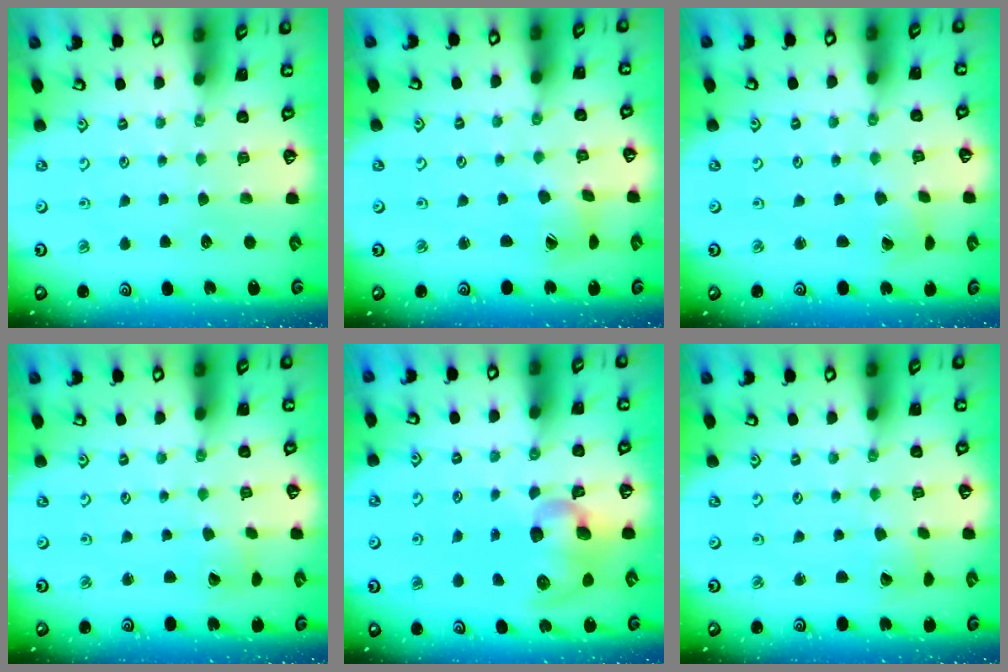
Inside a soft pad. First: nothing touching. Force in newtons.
{"total": 4.2, "press": 4.2, "slide": 0.6}
{"total": 1.6, "press": 1.6, "slide": 0.2}
{"total": 1.8, "press": 1.8, "slide": 0.2}
{"total": 12.6, "press": 12.4, "slide": 2.0}
{"total": 1.8, "press": 1.8, "slide": 0.2}